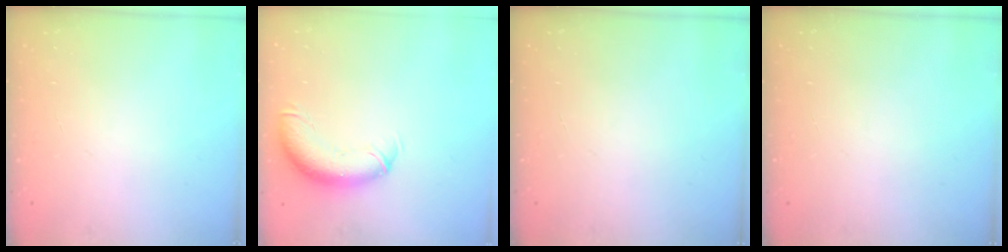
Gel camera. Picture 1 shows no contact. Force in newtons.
{"total": 11.5, "press": 11.3, "slide": 2.3}
{"total": 0.0}
{"total": 0.0}